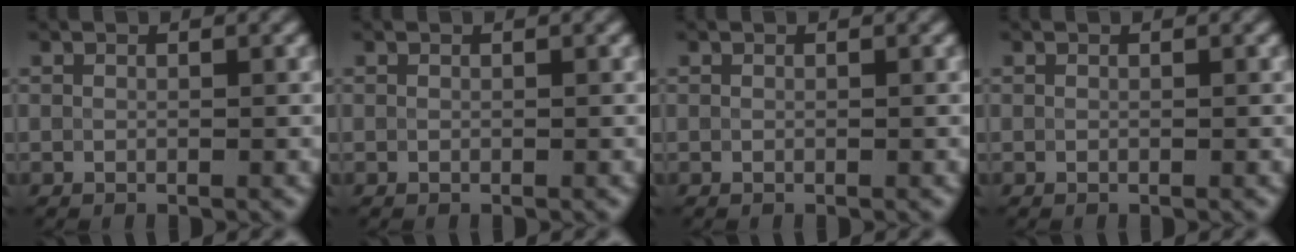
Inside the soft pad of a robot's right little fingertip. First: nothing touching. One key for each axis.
{"total": 0.0}
{"total": 0.0}
{"total": 0.0}